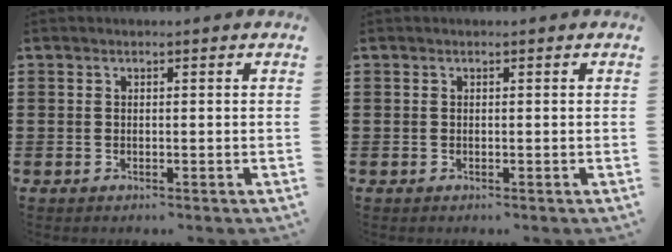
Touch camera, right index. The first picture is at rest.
{"total": 0.0}